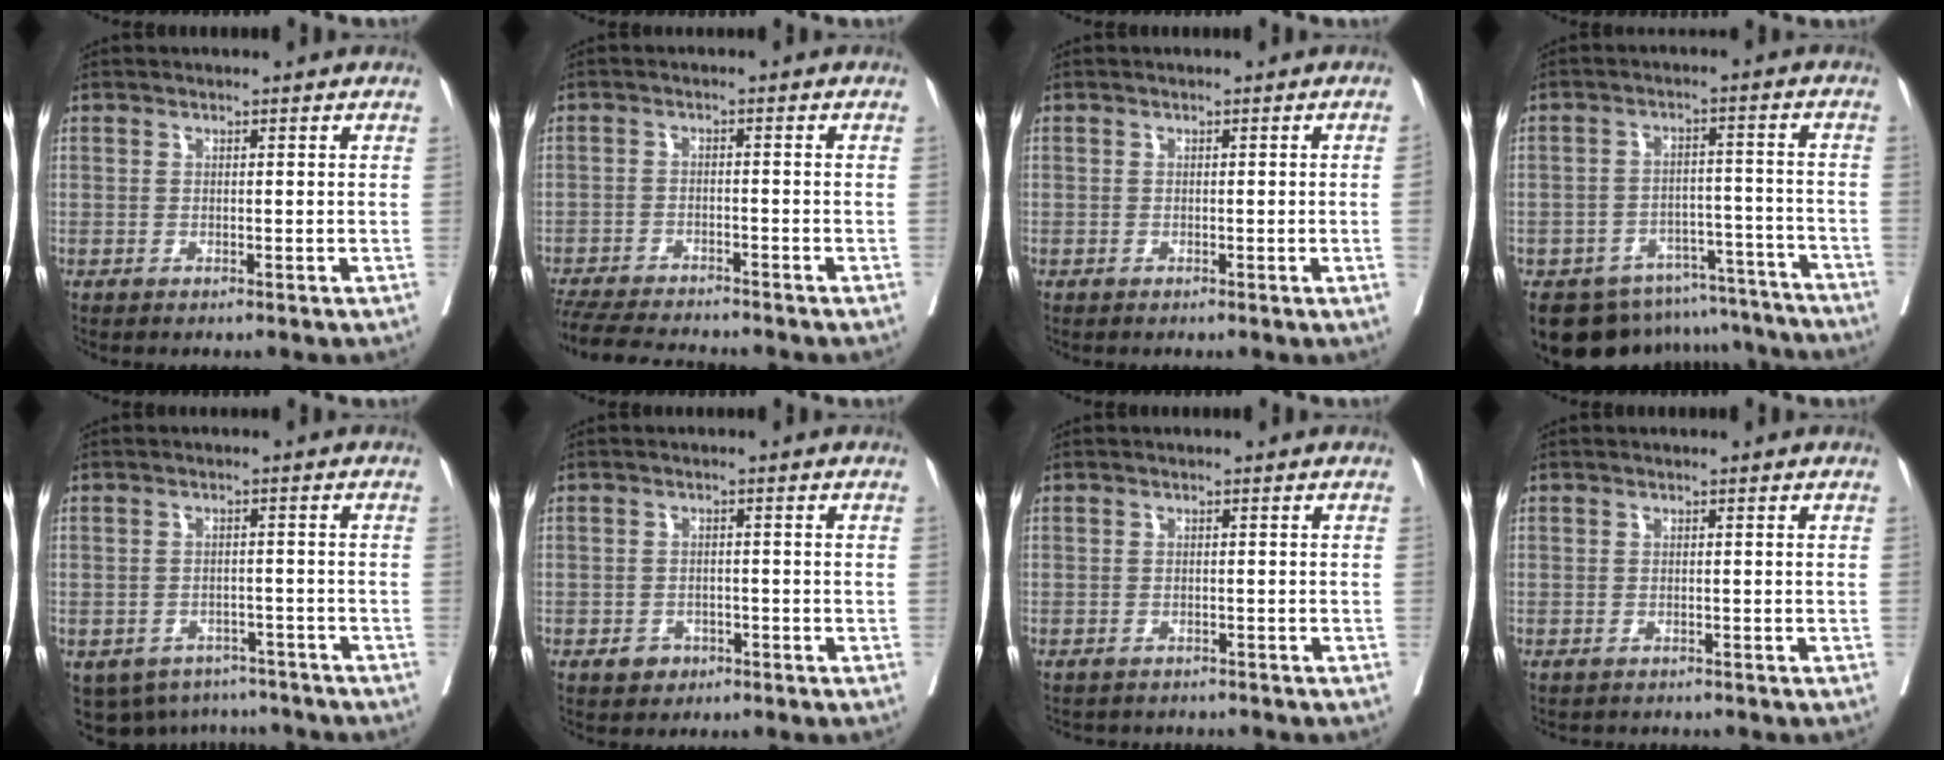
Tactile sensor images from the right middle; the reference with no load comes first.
{"total": 10.7, "force": [-9.9, 1.0, 3.8], "torque": [-0.060, -0.014, -0.157]}
{"total": 0.9, "force": [-0.1, -0.2, 0.9], "torque": [-0.013, -0.002, -0.001]}
{"total": 14.7, "force": [-13.1, 6.2, 2.5], "torque": [-0.023, 0.044, -0.165]}
{"total": 9.3, "force": [-7.5, 5.2, 1.3], "torque": [-0.018, 0.012, -0.094]}
{"total": 2.5, "force": [-1.4, 1.9, 0.8], "torque": [-0.009, 0.006, -0.017]}
{"total": 4.4, "force": [-4.3, 1.2, 0.3], "torque": [0.002, -0.004, -0.055]}
{"total": 1.7, "force": [-1.5, 0.8, -0.2], "torque": [-0.003, -0.001, -0.027]}